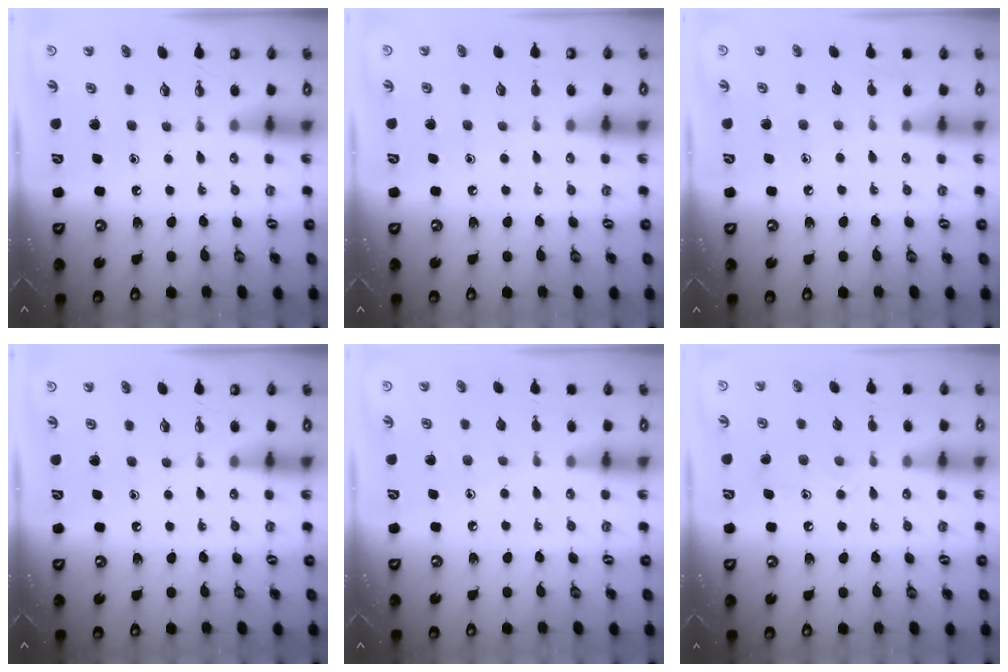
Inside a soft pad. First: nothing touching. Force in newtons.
{"total": 3.7, "press": 3.7, "slide": 0.4}
{"total": 3.8, "press": 3.7, "slide": 0.4}
{"total": 0.0}
{"total": 5.3, "press": 5.3, "slide": 0.6}
{"total": 9.2, "press": 9.2, "slide": 0.5}